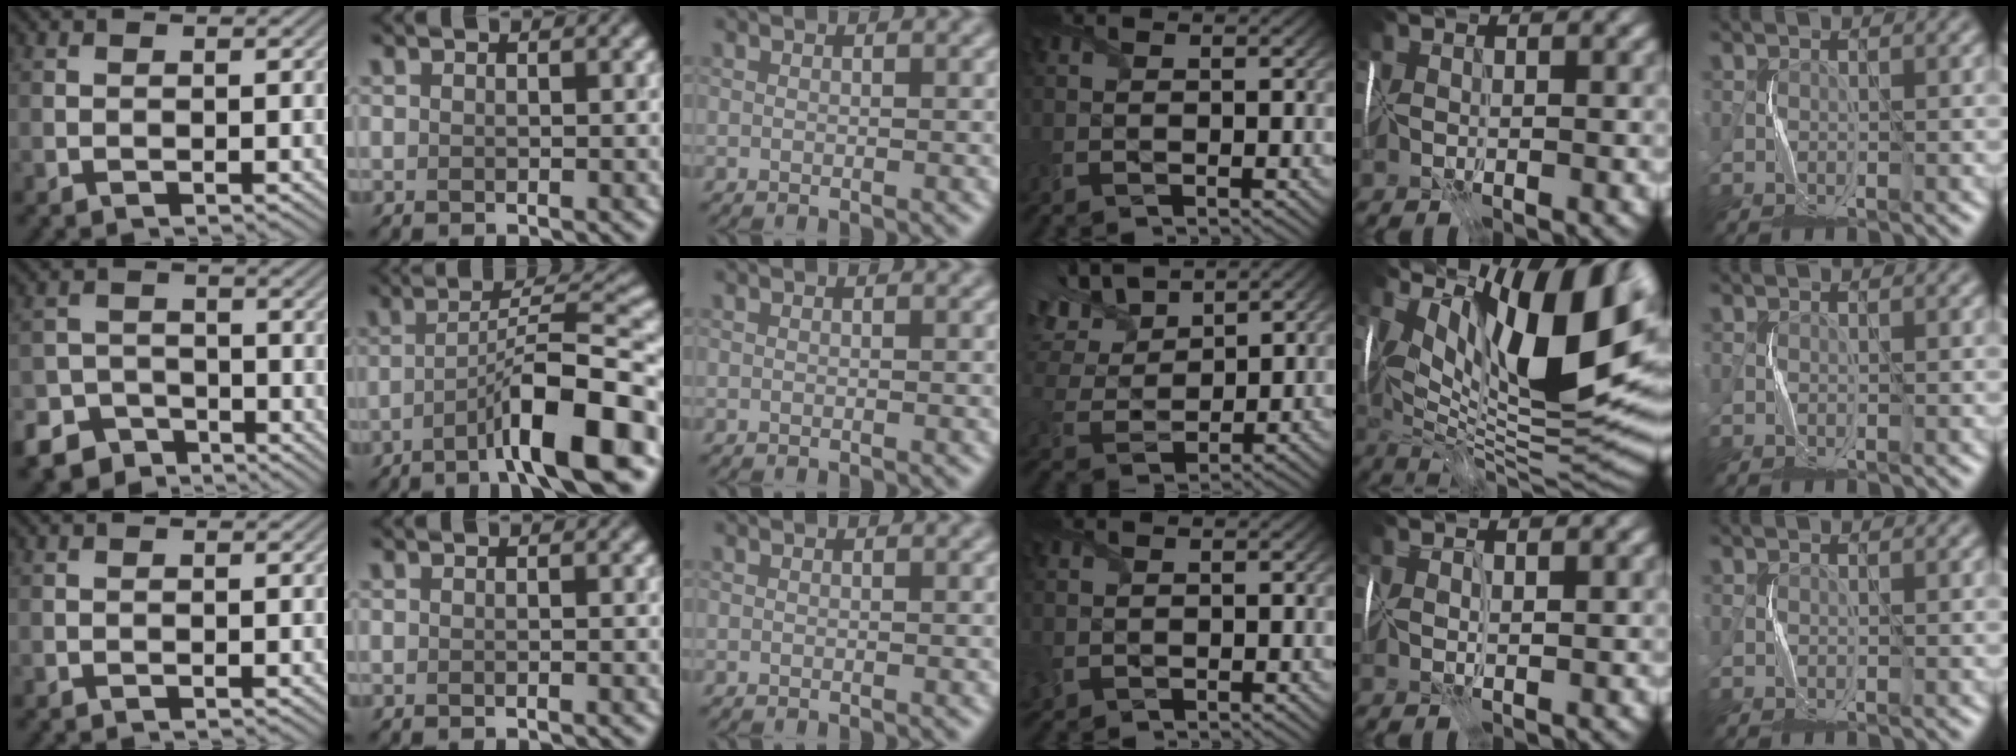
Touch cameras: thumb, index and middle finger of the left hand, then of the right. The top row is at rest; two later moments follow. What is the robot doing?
{"motion": "fold", "object": "tissue"}